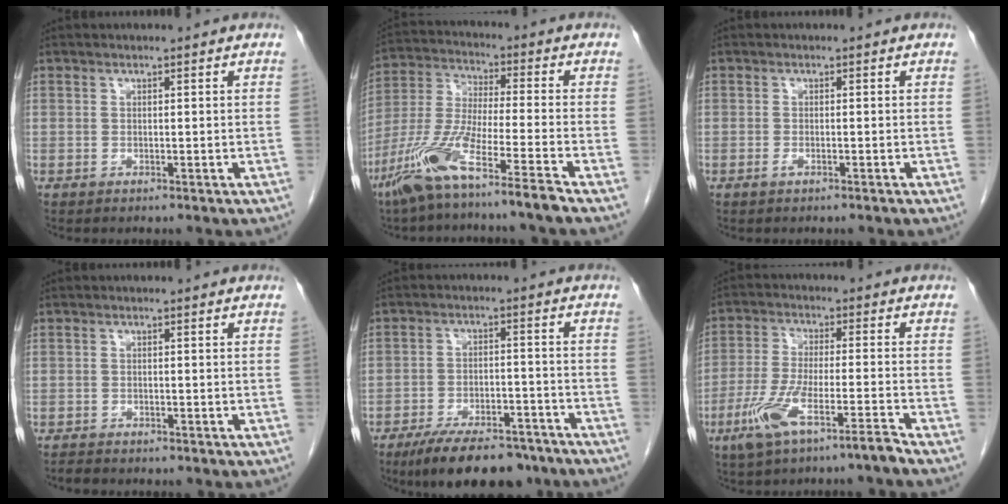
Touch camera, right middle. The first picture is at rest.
{"total": 12.0, "force": [-8.2, -0.9, 8.8], "torque": [-0.186, -0.032, -0.160]}
{"total": 0.9, "force": [-0.6, 0.2, 0.7], "torque": [-0.014, 0.000, -0.011]}
{"total": 1.6, "force": [-1.5, 0.5, 0.4], "torque": [-0.012, -0.003, -0.022]}
{"total": 13.8, "force": [-10.9, 4.8, 7.1], "torque": [-0.098, 0.004, -0.167]}
{"total": 8.8, "force": [-5.6, 0.3, 6.7], "torque": [-0.137, -0.009, -0.104]}